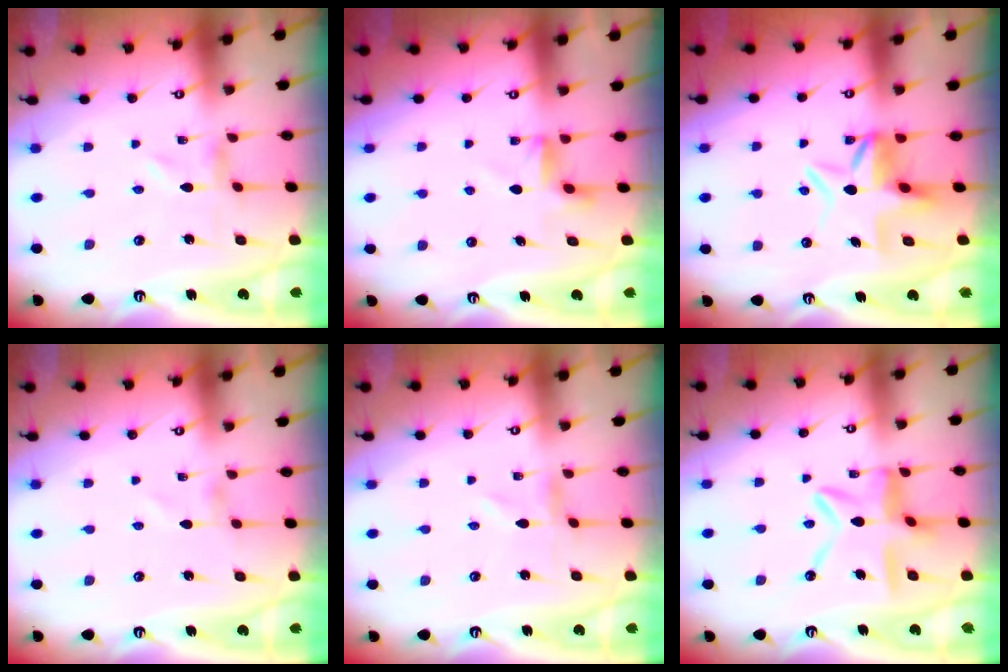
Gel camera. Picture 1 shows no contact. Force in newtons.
{"total": 4.7, "press": 4.6, "slide": 0.6}
{"total": 7.4, "press": 7.3, "slide": 0.8}
{"total": 0.5, "press": 0.5, "slide": 0.1}
{"total": 0.6, "press": 0.6, "slide": 0.1}
{"total": 13.9, "press": 13.9, "slide": 1.5}